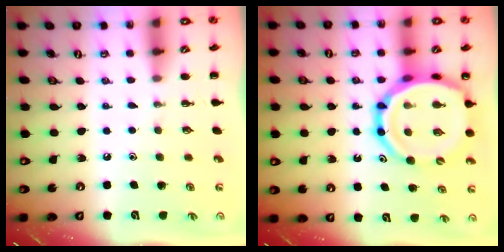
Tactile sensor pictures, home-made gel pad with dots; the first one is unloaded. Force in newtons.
{"total": 19.4, "press": 18.8, "slide": 4.5}